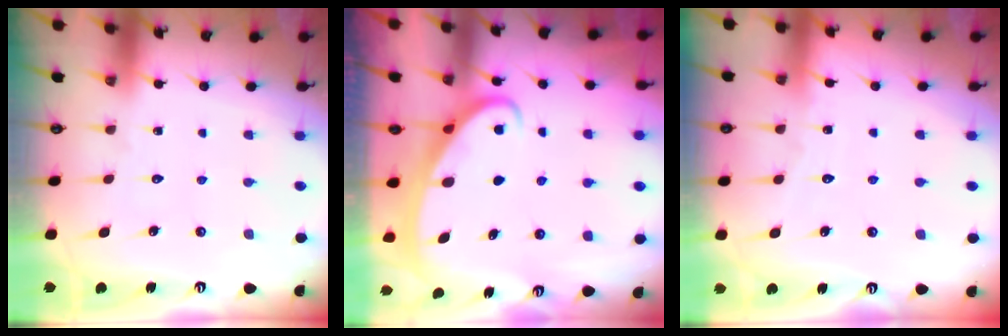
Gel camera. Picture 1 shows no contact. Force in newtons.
{"total": 2.4, "press": 2.4, "slide": 0.4}
{"total": 2.1, "press": 2.1, "slide": 0.3}